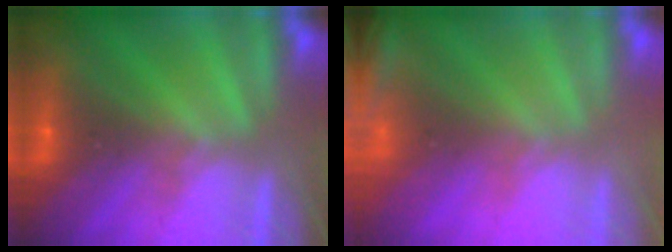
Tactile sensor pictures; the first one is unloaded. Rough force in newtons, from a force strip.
{"total": 2.4}